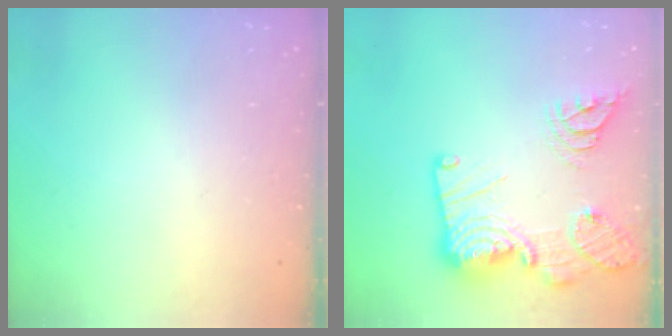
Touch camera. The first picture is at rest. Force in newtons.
{"total": 22.9, "press": 22.8, "slide": 2.3}